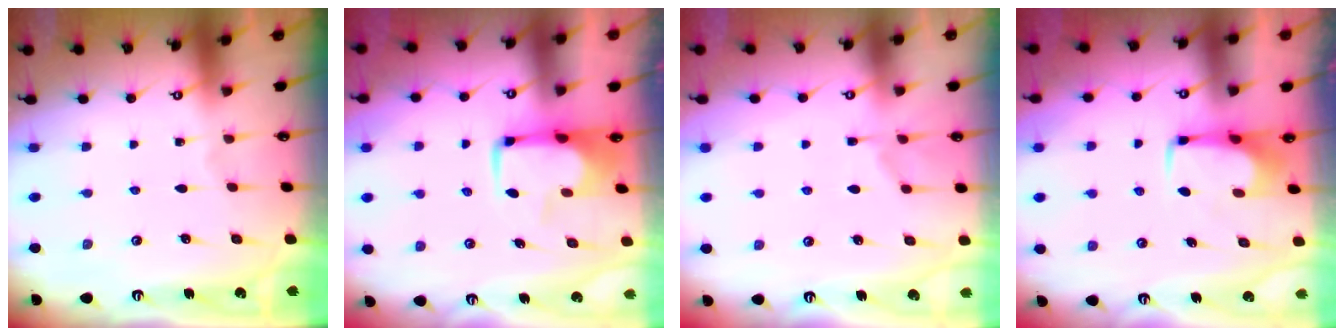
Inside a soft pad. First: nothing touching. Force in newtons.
{"total": 1.2, "press": 1.0, "slide": 0.6}
{"total": 1.3, "press": 0.7, "slide": 1.1}
{"total": 1.0, "press": 0.9, "slide": 0.4}